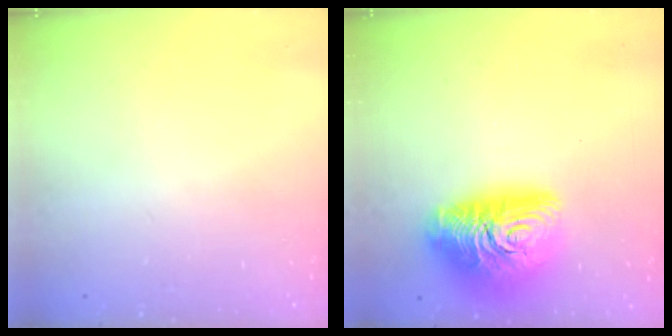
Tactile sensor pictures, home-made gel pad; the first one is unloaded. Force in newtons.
{"total": 17.0, "press": 17.0, "slide": 1.1}